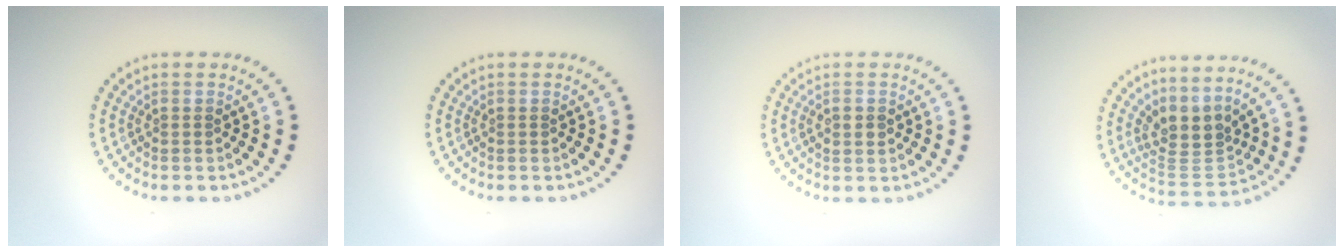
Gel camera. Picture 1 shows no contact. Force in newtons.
{"total": 0.0}
{"total": 1.8, "press": 1.8, "slide": 0.3}
{"total": 3.3, "press": 2.5, "slide": 2.2}